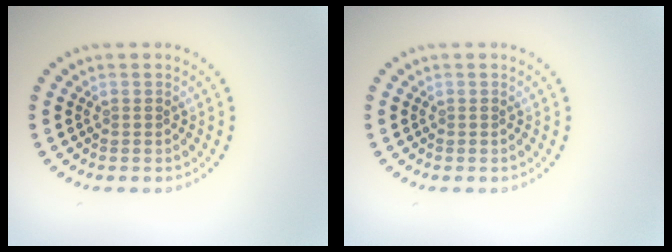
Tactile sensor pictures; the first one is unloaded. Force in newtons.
{"total": 0.0}